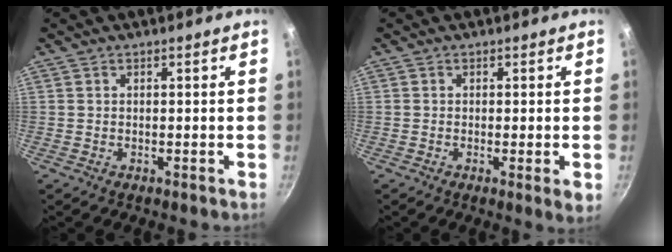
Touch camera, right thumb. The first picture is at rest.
{"total": 2.9, "force": [-0.5, 0.3, 2.8], "torque": [-0.044, -0.012, -0.008]}